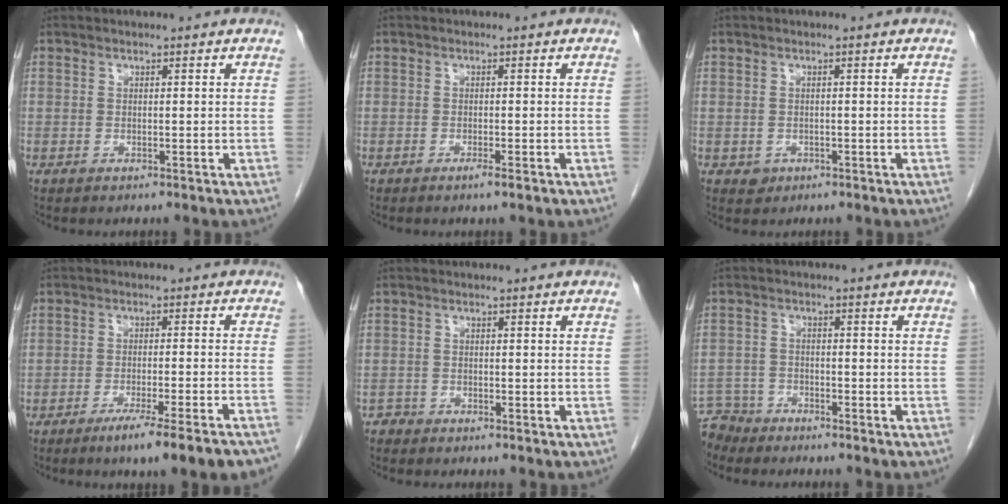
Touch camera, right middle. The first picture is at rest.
{"total": 1.3, "force": [-0.8, -0.1, 1.0], "torque": [-0.022, -0.004, -0.013]}
{"total": 1.2, "force": [-0.5, 1.1, 0.3], "torque": [-0.002, 0.003, -0.003]}
{"total": 11.1, "force": [-8.2, -0.6, 7.4], "torque": [-0.088, -0.022, -0.118]}
{"total": 1.0, "force": [-0.9, 0.4, -0.2], "torque": [0.002, 0.000, -0.019]}
{"total": 4.9, "force": [-4.5, 1.6, -0.7], "torque": [0.016, -0.007, -0.087]}